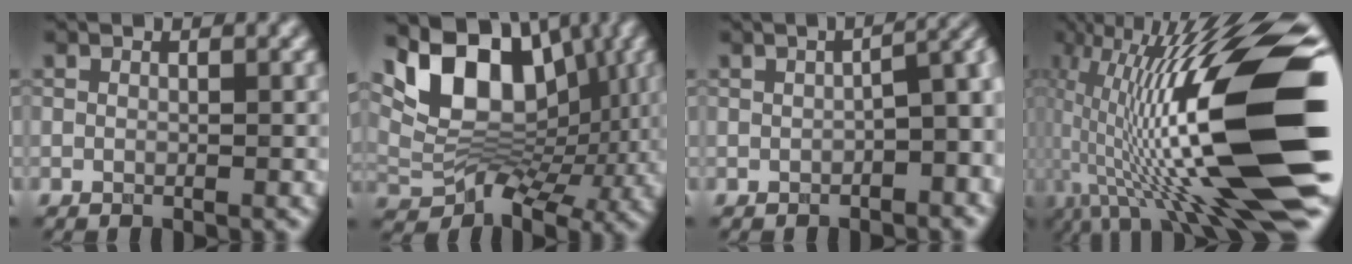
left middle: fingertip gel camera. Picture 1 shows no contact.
{"total": 9.2, "force": [2.7, 6.3, 6.2], "torque": [-0.095, -0.006, 0.051]}
{"total": 3.7, "force": [-1.0, 1.2, 3.3], "torque": [-0.036, 0.017, -0.011]}
{"total": 18.8, "force": [-2.1, 4.7, 18.1], "torque": [-0.318, 0.038, -0.044]}